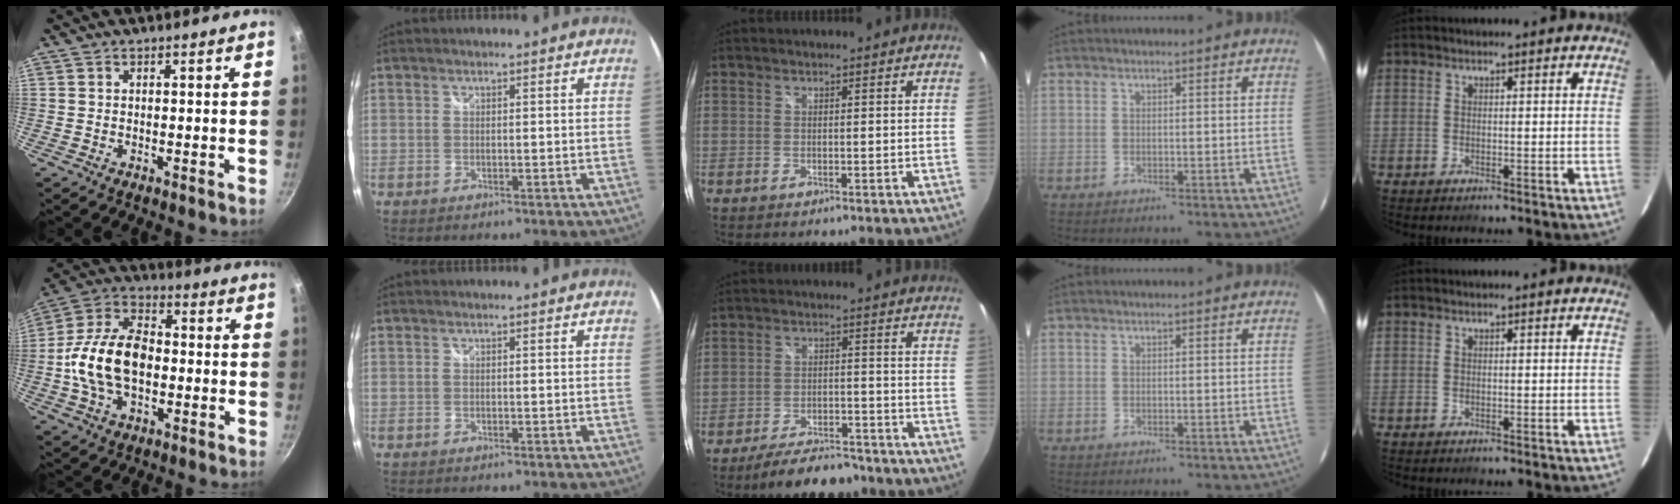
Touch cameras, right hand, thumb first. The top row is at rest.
{"thumb": {"total": 16.3, "force": [-1.8, 10.2, 12.6], "torque": [-0.209, 0.035, -0.048]}, "middle": {"total": 11.4, "force": [-9.6, 3.8, 4.9], "torque": [-0.103, 0.008, -0.135]}}